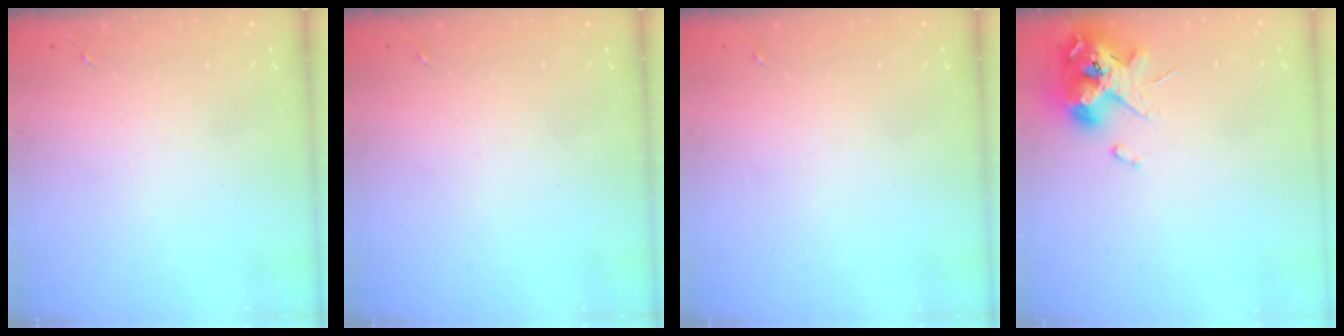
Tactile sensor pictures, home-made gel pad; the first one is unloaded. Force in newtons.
{"total": 0.0}
{"total": 0.0}
{"total": 12.7, "press": 12.5, "slide": 2.0}